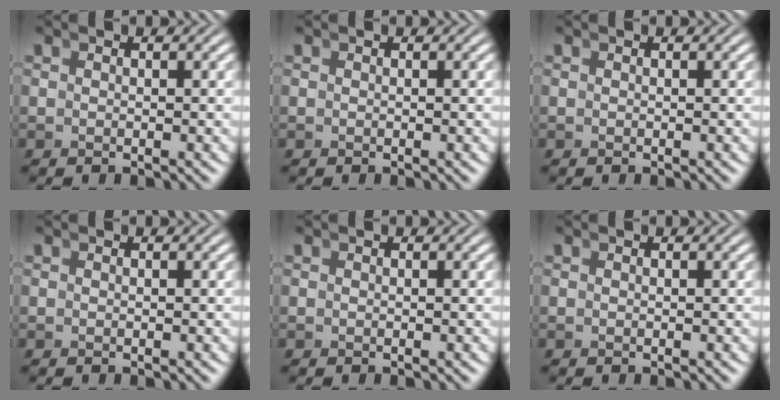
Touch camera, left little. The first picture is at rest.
{"total": 0.0}
{"total": 0.0}
{"total": 0.0}
{"total": 0.0}
{"total": 0.0}